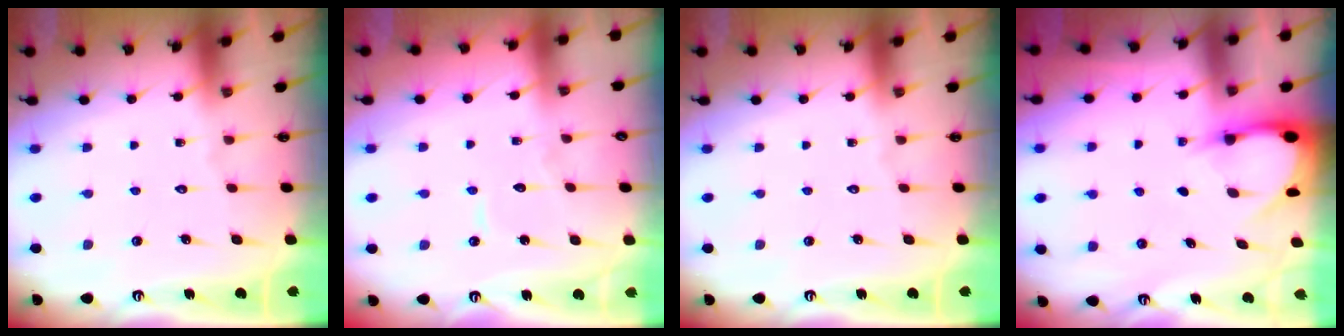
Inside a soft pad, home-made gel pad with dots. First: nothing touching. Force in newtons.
{"total": 5.2, "press": 5.2, "slide": 0.2}
{"total": 0.0}
{"total": 3.3, "press": 3.3, "slide": 0.4}